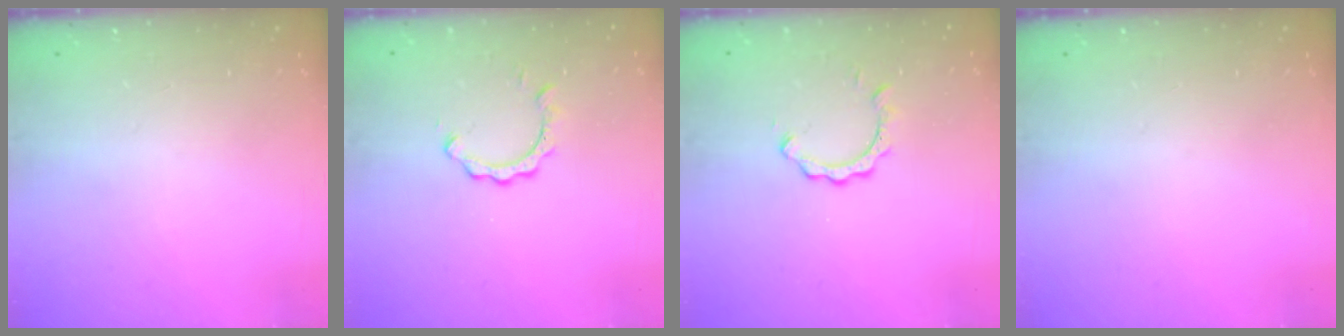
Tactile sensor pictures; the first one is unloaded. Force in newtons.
{"total": 2.8, "press": 2.8, "slide": 0.2}
{"total": 2.8, "press": 2.8, "slide": 0.2}
{"total": 0.0}